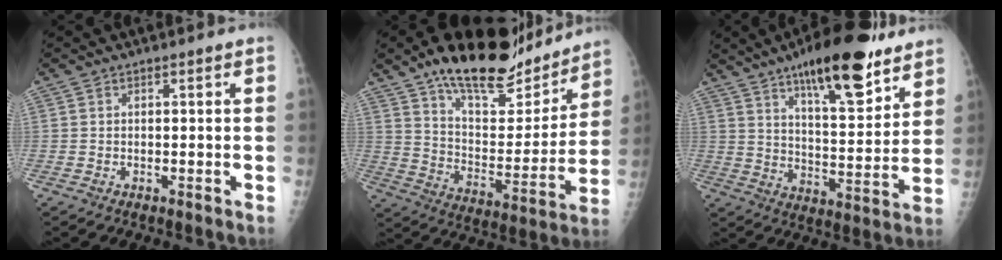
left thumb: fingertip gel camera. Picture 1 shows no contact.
{"total": 25.0, "force": [18.5, 9.8, 13.6], "torque": [-0.167, -0.075, 0.293]}
{"total": 19.8, "force": [12.8, 6.1, 13.7], "torque": [-0.174, -0.065, 0.201]}